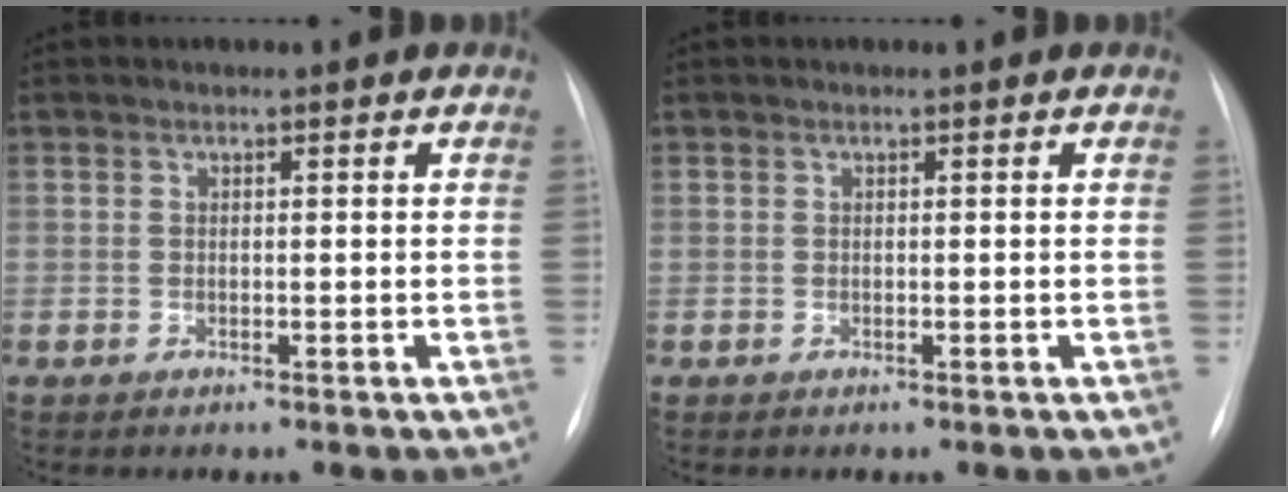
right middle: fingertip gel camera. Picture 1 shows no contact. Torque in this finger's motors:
{"motor_torque": [-0.04, -0.03, 0.00, 0.00]}